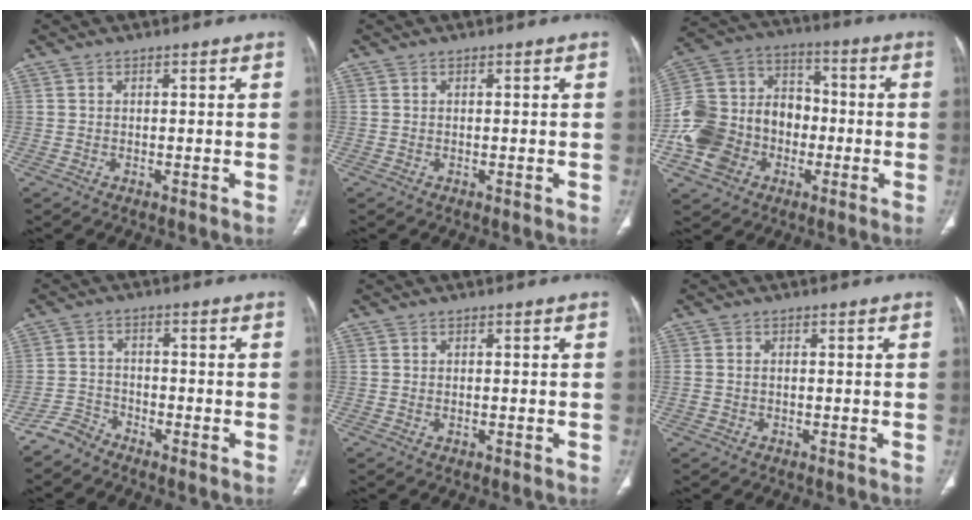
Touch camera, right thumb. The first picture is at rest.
{"total": 0.0}
{"total": 18.5, "force": [-5.1, 14.9, 9.7], "torque": [-0.165, 0.059, -0.091]}
{"total": 3.5, "force": [-3.3, 1.1, -0.1], "torque": [0.008, 0.012, -0.072]}
{"total": 0.7, "force": [-0.2, 0.4, 0.5], "torque": [-0.012, 0.005, 0.000]}
{"total": 1.1, "force": [-0.2, 0.8, 0.7], "torque": [-0.022, 0.007, 0.000]}